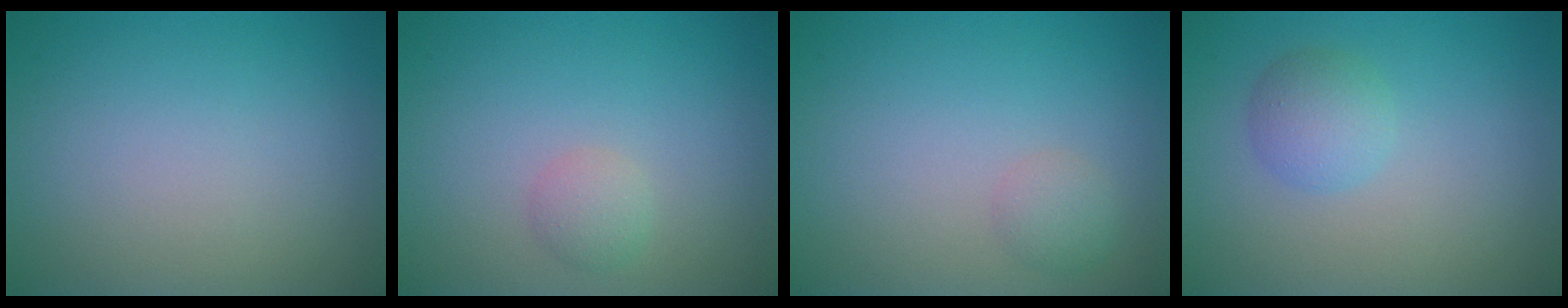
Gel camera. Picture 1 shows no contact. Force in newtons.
{"total": 1.4, "press": 1.4, "slide": 0.1}
{"total": 1.4, "press": 1.4, "slide": 0.0}
{"total": 2.4, "press": 2.4, "slide": 0.1}